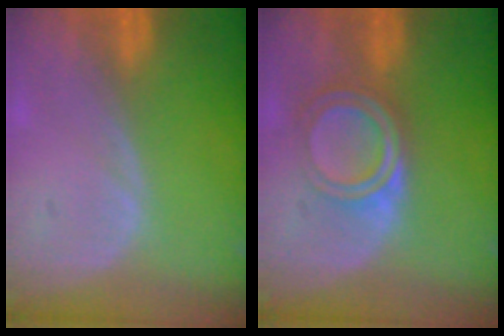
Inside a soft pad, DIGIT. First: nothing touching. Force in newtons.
{"total": 5.3, "press": 5.0, "slide": 1.8}